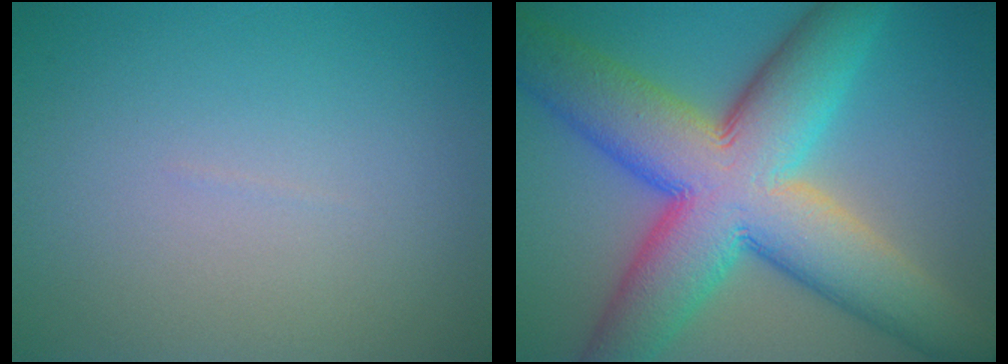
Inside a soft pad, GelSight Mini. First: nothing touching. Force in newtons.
{"total": 14.9, "press": 14.9, "slide": 0.8}